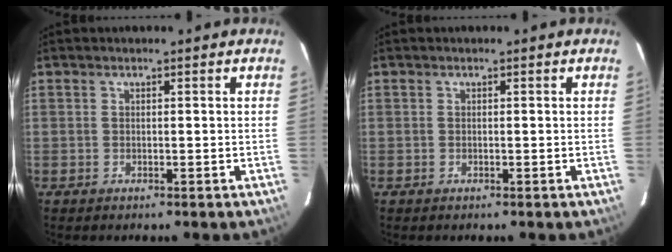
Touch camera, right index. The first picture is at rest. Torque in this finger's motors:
{"motor_torque": [-0.01, -0.01, 0.00, 0.01]}